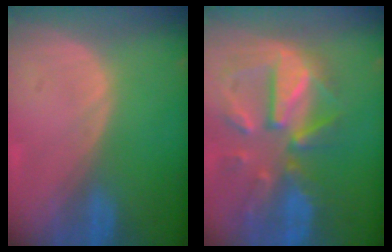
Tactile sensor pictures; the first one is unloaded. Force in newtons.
{"total": 11.9, "press": 10.4, "slide": 5.8}